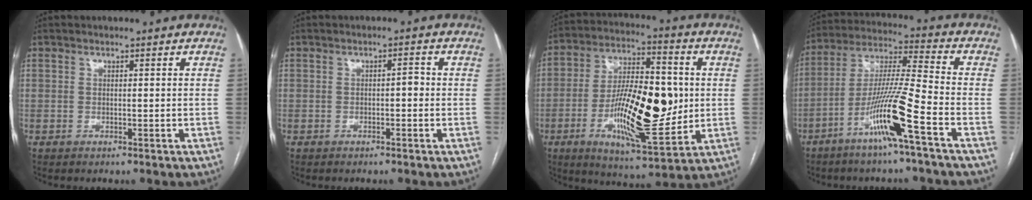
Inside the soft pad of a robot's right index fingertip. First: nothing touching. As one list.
[{"total": 1.5, "force": [-0.2, 0.6, 1.3], "torque": [-0.016, 0.005, -0.005]}, {"total": 19.4, "force": [-1.9, 6.1, 18.3], "torque": [-0.319, 0.004, -0.030]}, {"total": 12.5, "force": [-6.3, -1.1, 10.8], "torque": [-0.211, -0.006, -0.122]}]